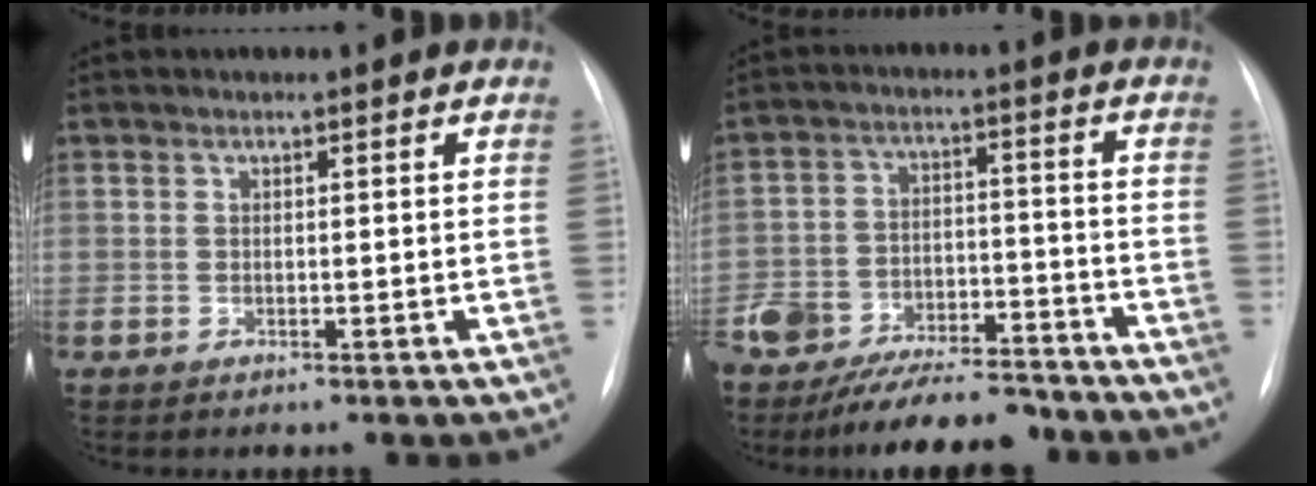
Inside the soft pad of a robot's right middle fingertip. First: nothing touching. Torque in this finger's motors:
{"motor_torque": [1.06, -1.08, 0.69, 0.17]}